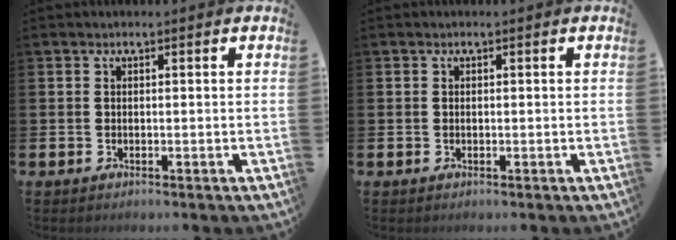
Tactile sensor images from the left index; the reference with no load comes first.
{"total": 0.0}